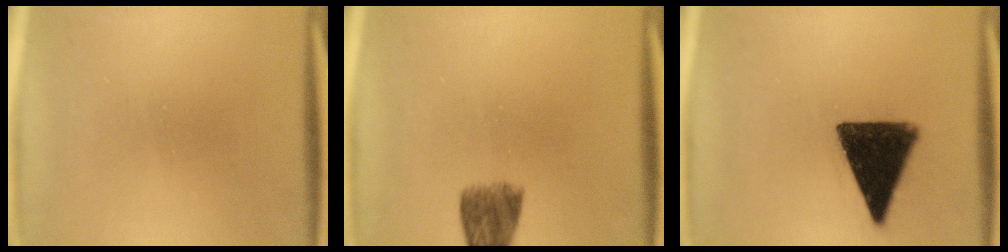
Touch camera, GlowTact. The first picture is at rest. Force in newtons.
{"total": 4.3}
{"total": 12.9}